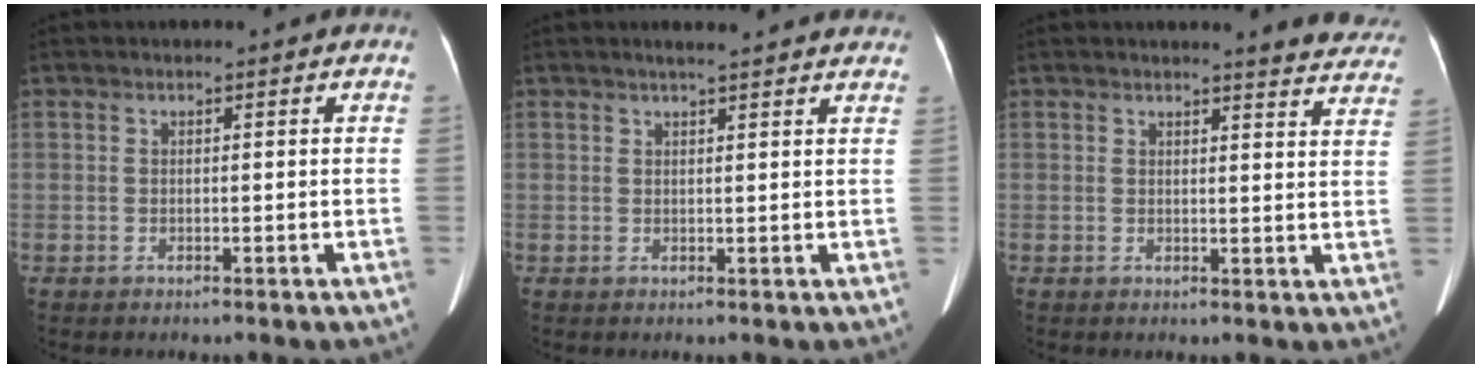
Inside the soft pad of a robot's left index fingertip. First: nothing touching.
{"total": 8.5, "force": [7.6, 0.9, 3.8], "torque": [-0.044, 0.020, 0.079]}
{"total": 8.9, "force": [8.6, 1.0, 2.1], "torque": [-0.001, -0.037, 0.068]}